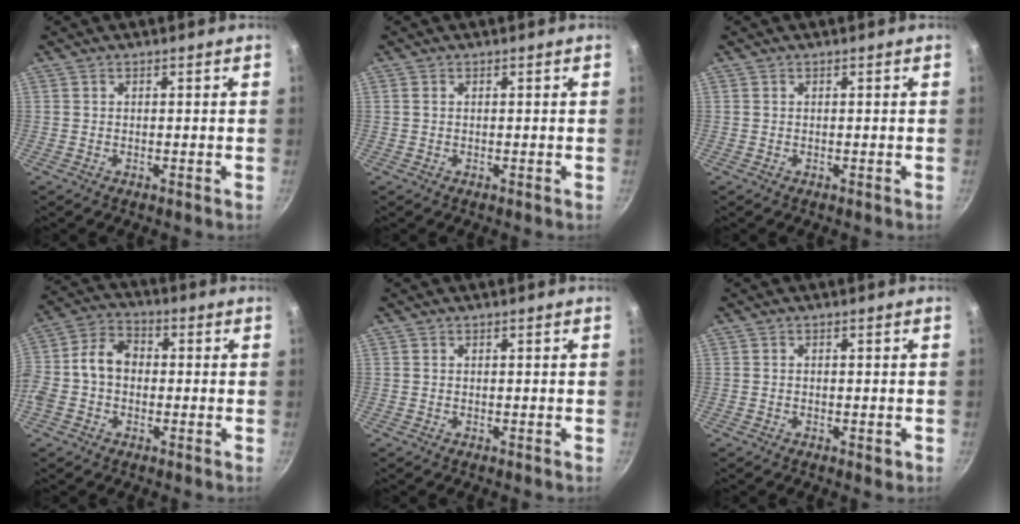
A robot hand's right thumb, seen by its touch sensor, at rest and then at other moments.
{"total": 0.6, "force": [0.2, 0.4, 0.4], "torque": [-0.009, 0.001, 0.002]}
{"total": 0.0}
{"total": 9.4, "force": [-0.5, 7.1, 6.1], "torque": [-0.094, 0.031, -0.032]}
{"total": 0.0}
{"total": 1.4, "force": [-0.5, 0.7, 1.1], "torque": [-0.015, 0.000, -0.008]}